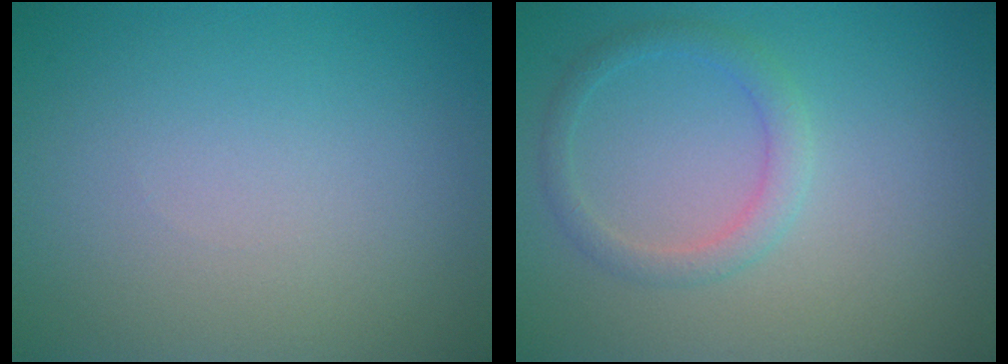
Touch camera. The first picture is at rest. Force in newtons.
{"total": 2.0, "press": 2.0, "slide": 0.1}